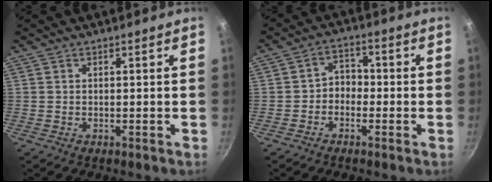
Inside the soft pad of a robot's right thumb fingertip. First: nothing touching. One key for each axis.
{"total": 4.1, "fx": -1.4, "fy": 3.2, "fz": 2.1, "tx": -0.009, "ty": 0.025, "tz": -0.031}